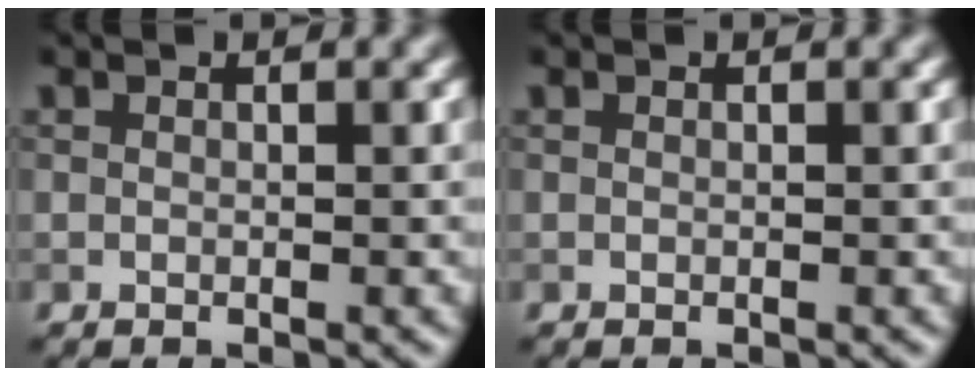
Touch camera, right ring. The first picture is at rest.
{"total": 0.0}